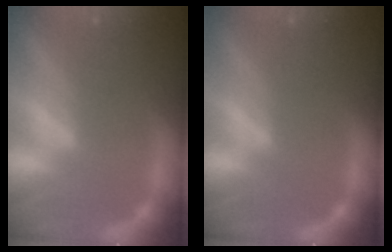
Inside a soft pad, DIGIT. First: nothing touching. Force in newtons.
{"total": 0.0}